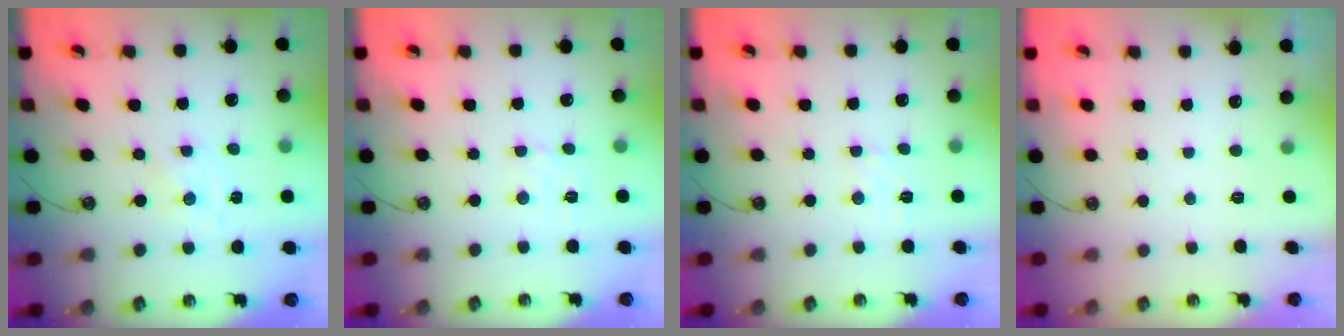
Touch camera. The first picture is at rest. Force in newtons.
{"total": 1.6, "press": 1.5, "slide": 0.5}
{"total": 3.6, "press": 3.6, "slide": 0.5}
{"total": 0.0}